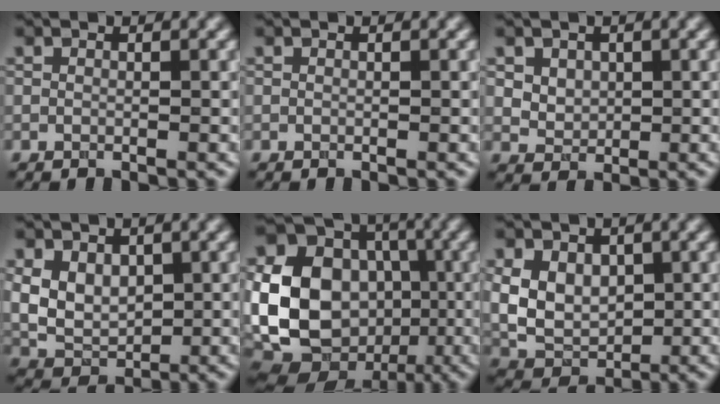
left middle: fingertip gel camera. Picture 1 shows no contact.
{"total": 0.0}
{"total": 3.0, "force": [1.4, 2.2, 1.4], "torque": [-0.041, 0.002, 0.041]}
{"total": 4.6, "force": [0.7, 3.3, 3.0], "torque": [-0.060, -0.006, 0.014]}
{"total": 16.4, "force": [-1.8, 13.5, 9.1], "torque": [-0.199, -0.010, -0.042]}
{"total": 5.3, "force": [0.6, 4.0, 3.5], "torque": [-0.068, -0.004, 0.009]}